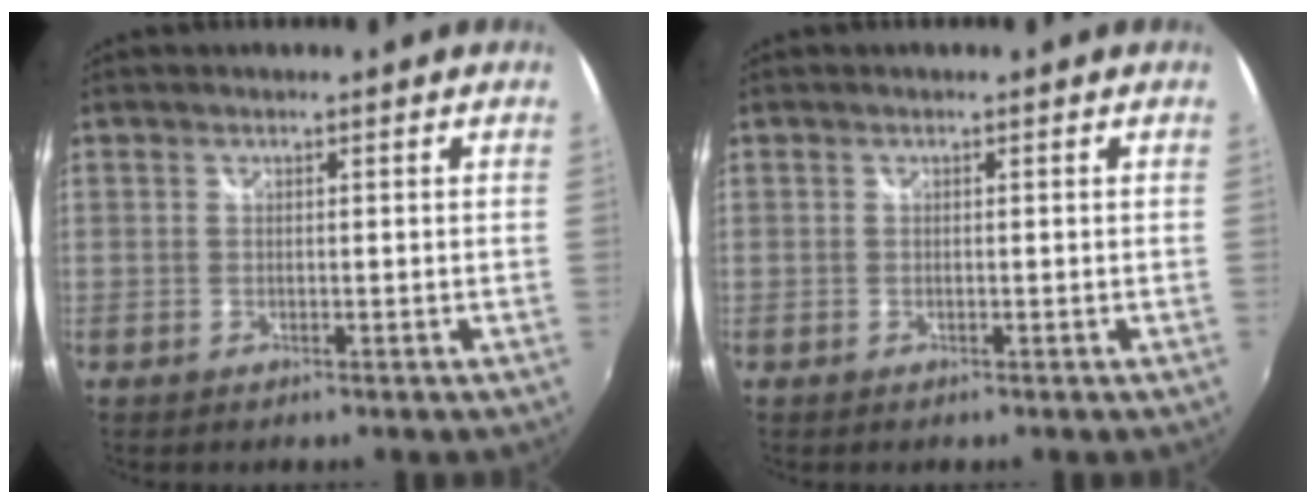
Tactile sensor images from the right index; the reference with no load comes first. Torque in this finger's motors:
{"motor_torque": [-0.01, 0.01, 0.00, 0.00]}